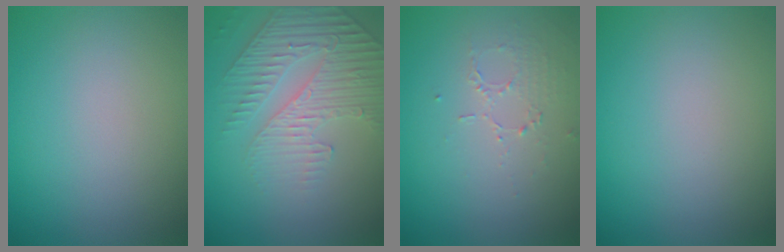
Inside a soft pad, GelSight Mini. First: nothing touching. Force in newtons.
{"total": 4.8, "press": 3.3, "slide": 3.5}
{"total": 1.3, "press": 0.6, "slide": 1.1}
{"total": 0.0}